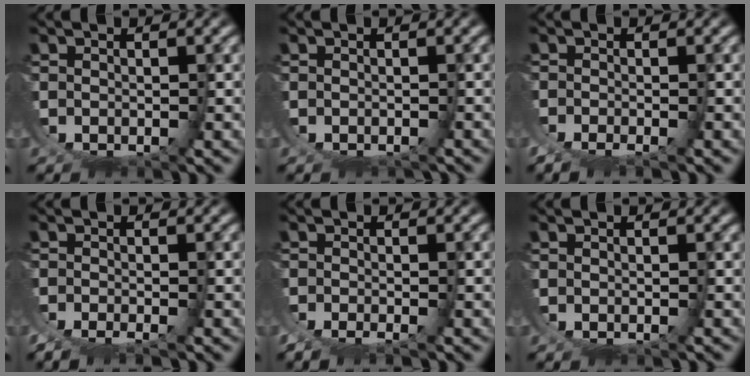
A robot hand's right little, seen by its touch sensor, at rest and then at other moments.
{"total": 0.7, "force": [-0.6, 0.0, -0.2], "torque": [0.004, 0.001, -0.011]}
{"total": 6.9, "force": [-1.9, -6.4, -1.9], "torque": [0.090, 0.011, -0.025]}
{"total": 4.9, "force": [-2.2, -4.3, -1.1], "torque": [0.063, 0.010, -0.033]}
{"total": 4.9, "force": [-2.0, -4.4, -1.2], "torque": [0.063, 0.009, -0.029]}
{"total": 0.0}